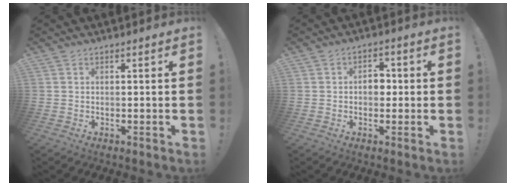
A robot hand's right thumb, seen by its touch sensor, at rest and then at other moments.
{"total": 5.2, "force": [-0.4, 3.8, 3.5], "torque": [-0.051, 0.012, -0.012]}